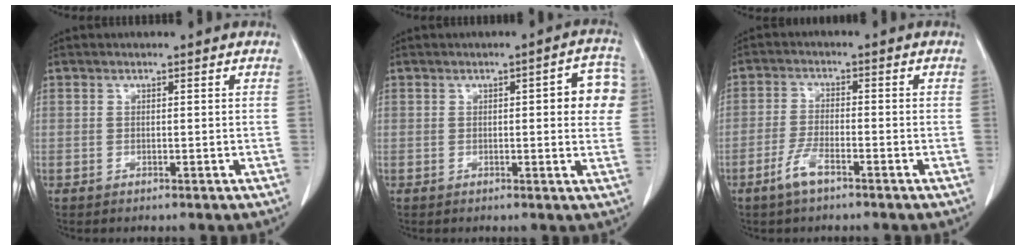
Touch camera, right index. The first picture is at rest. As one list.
[{"total": 6.5, "force": [1.0, 1.8, 6.2], "torque": [-0.064, 0.011, 0.005]}, {"total": 4.1, "force": [-2.7, 0.8, 3.0], "torque": [-0.065, -0.003, -0.052]}]